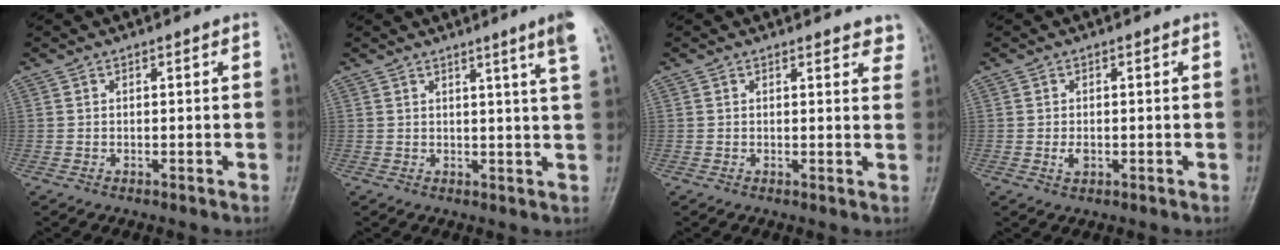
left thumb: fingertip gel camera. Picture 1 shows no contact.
{"total": 5.9, "force": [3.5, -0.7, 4.7], "torque": [-0.063, -0.022, 0.043]}
{"total": 4.1, "force": [3.7, 1.6, 0.8], "torque": [0.025, -0.019, 0.024]}
{"total": 2.0, "force": [-0.4, 1.4, 1.5], "torque": [-0.022, -0.001, -0.007]}